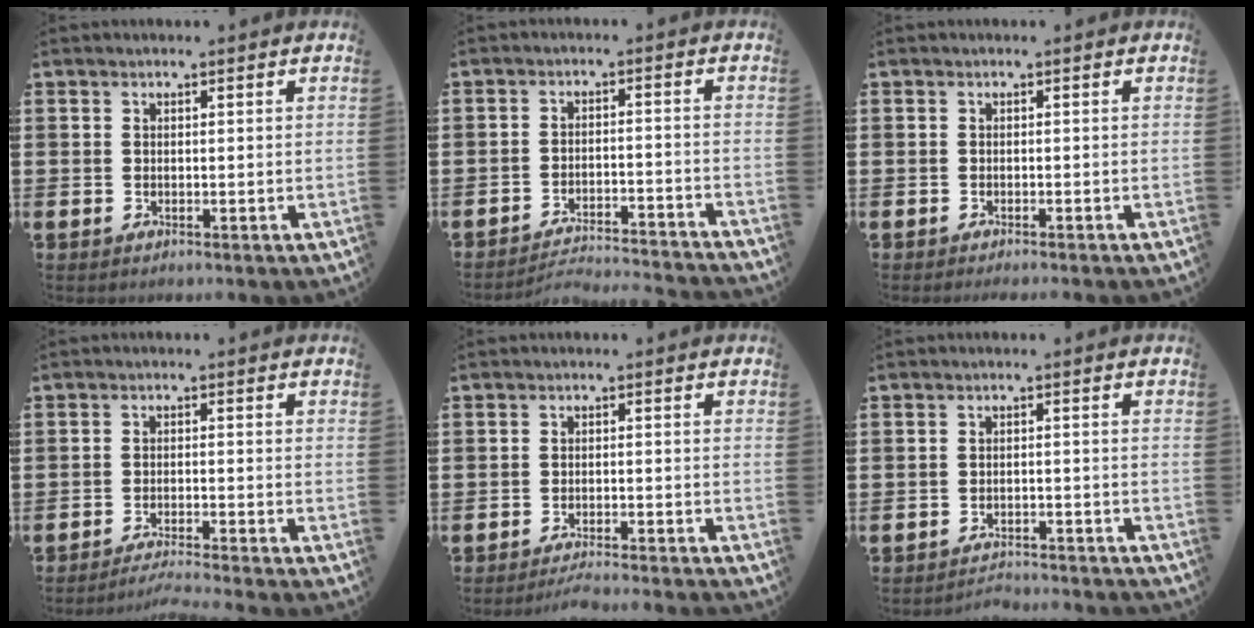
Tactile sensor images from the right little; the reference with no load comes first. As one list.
[{"total": 3.1, "force": [-3.1, -0.1, 0.1], "torque": [-0.009, 0.002, -0.067]}, {"total": 0.5, "force": [-0.5, -0.2, 0.0], "torque": [-0.002, 0.001, -0.010]}, {"total": 2.3, "force": [-2.2, -0.4, 0.6], "torque": [-0.008, 0.003, -0.044]}, {"total": 2.2, "force": [-2.1, -0.2, 0.6], "torque": [-0.011, 0.004, -0.042]}, {"total": 2.3, "force": [-2.3, -0.1, -0.1], "torque": [-0.005, 0.005, -0.049]}]